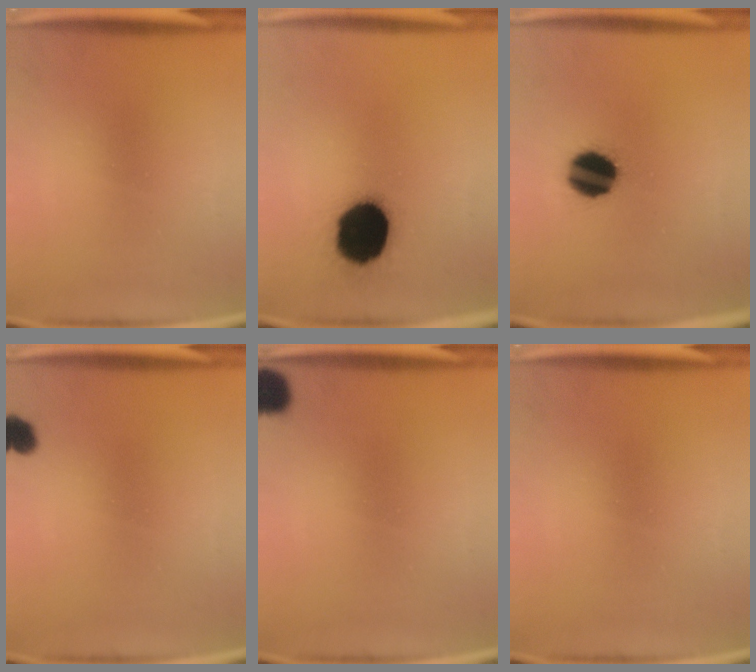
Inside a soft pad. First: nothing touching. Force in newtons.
{"total": 19.4}
{"total": 12.2}
{"total": 2.7}
{"total": 5.5}
{"total": 0.0}